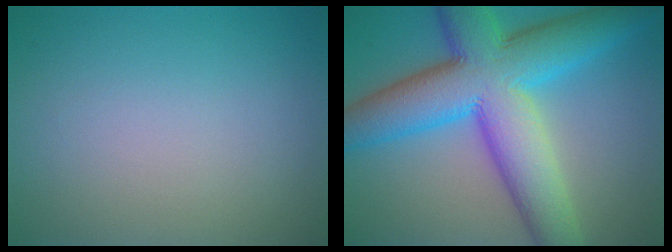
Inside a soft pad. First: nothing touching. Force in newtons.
{"total": 12.7, "press": 12.7, "slide": 0.2}